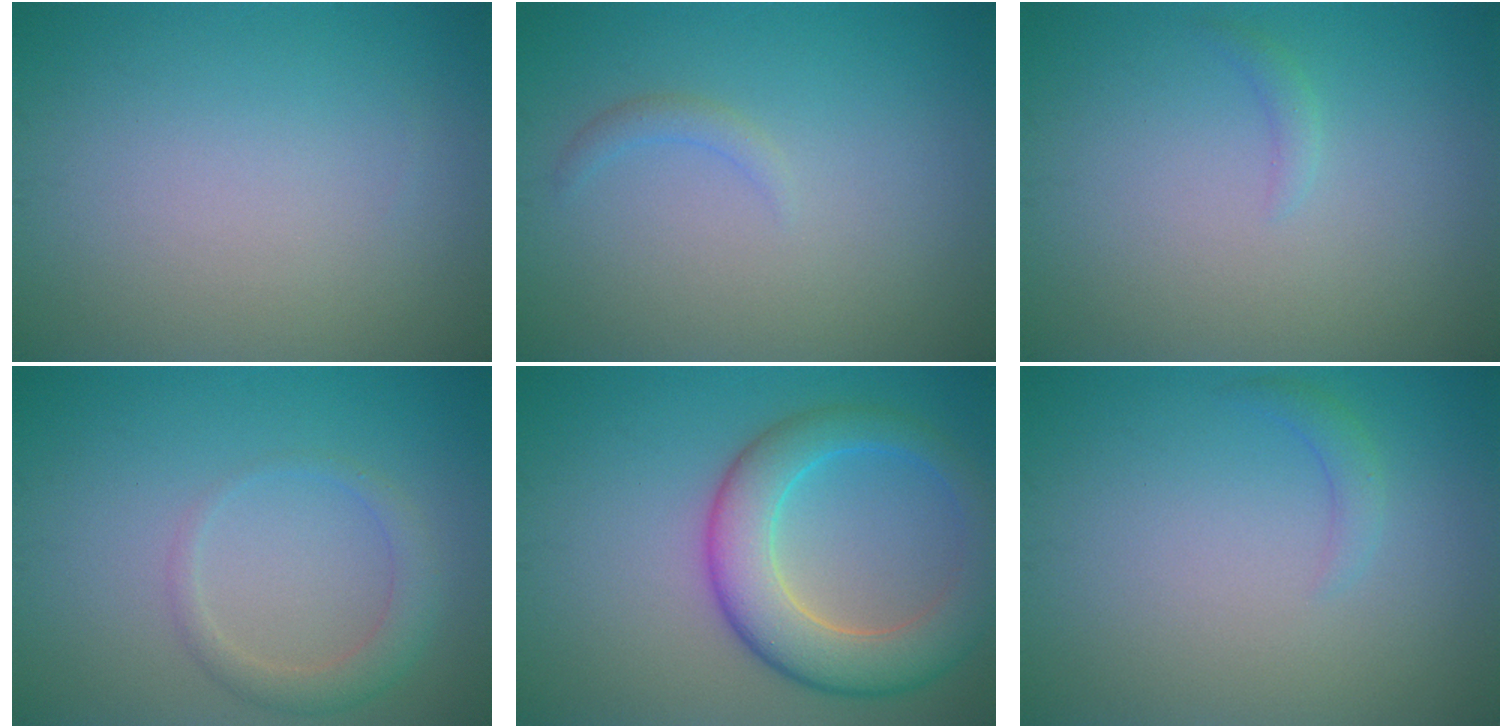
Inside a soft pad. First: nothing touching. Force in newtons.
{"total": 1.0, "press": 1.0, "slide": 0.2}
{"total": 0.8, "press": 0.8, "slide": 0.1}
{"total": 2.2, "press": 2.2, "slide": 0.3}
{"total": 7.0, "press": 7.0, "slide": 0.2}
{"total": 1.3, "press": 1.3, "slide": 0.1}